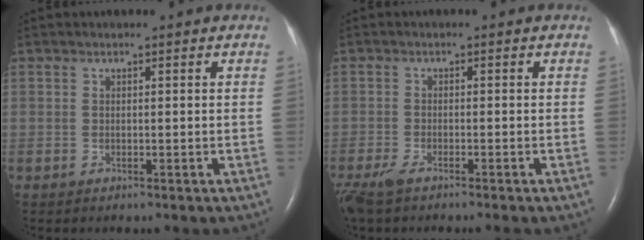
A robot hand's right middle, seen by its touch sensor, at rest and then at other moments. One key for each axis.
{"total": 4.7, "fx": -3.7, "fy": 0.4, "fz": 2.8, "tx": -0.054, "ty": -0.011, "tz": -0.066}